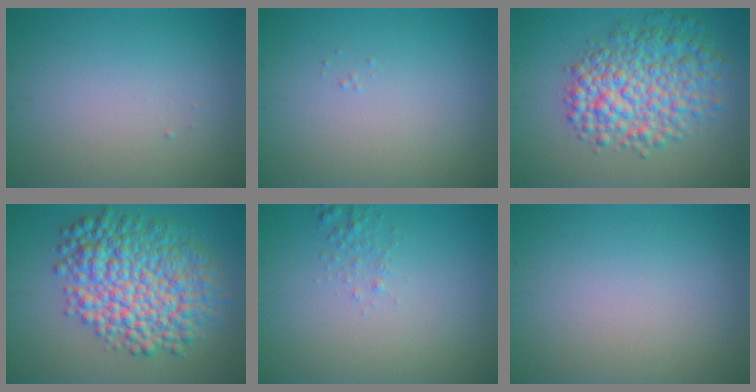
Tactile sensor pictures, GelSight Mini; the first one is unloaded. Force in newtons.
{"total": 0.0}
{"total": 7.6, "press": 7.6, "slide": 0.2}
{"total": 10.0, "press": 10.0, "slide": 0.1}
{"total": 0.9, "press": 0.9, "slide": 0.1}
{"total": 0.0}